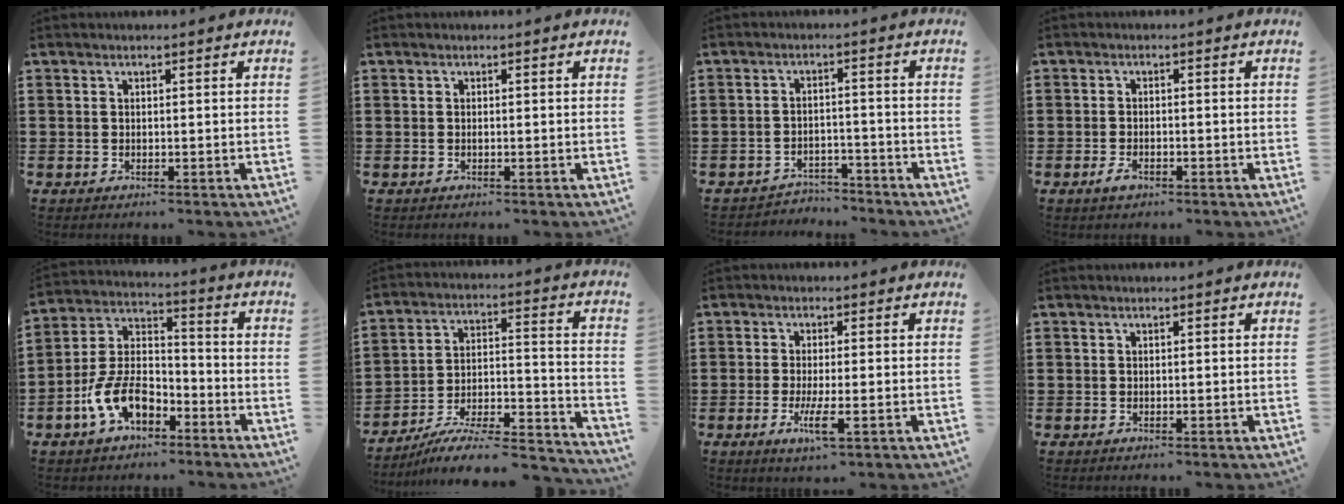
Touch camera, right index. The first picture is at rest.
{"total": 0.0}
{"total": 3.1, "force": [-3.1, 0.5, 0.0], "torque": [-0.005, 0.004, -0.065]}
{"total": 1.7, "force": [-1.0, 0.7, 1.3], "torque": [-0.033, -0.008, -0.020]}
{"total": 9.8, "force": [-5.4, 5.3, 6.2], "torque": [-0.153, 0.006, -0.107]}
{"total": 7.3, "force": [-6.3, 1.4, 3.4], "torque": [-0.056, 0.004, -0.127]}
{"total": 4.6, "force": [-1.8, 0.7, 4.3], "torque": [-0.091, -0.016, -0.035]}
{"total": 0.0}